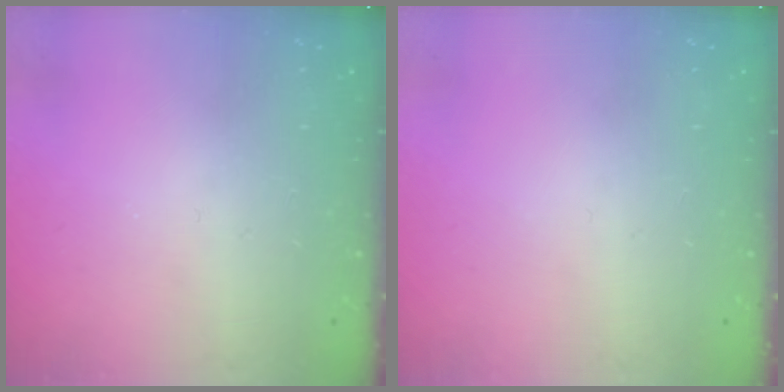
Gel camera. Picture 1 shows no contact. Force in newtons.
{"total": 0.0}